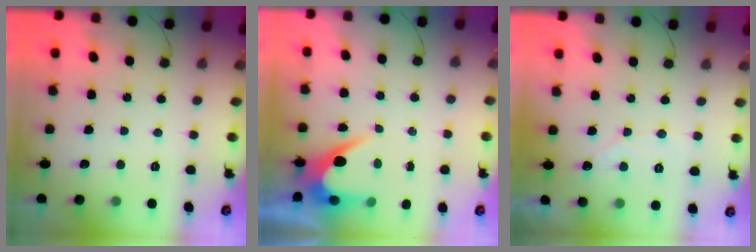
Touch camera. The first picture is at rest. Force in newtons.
{"total": 6.1, "press": 6.1, "slide": 0.3}
{"total": 3.5, "press": 3.5, "slide": 0.2}